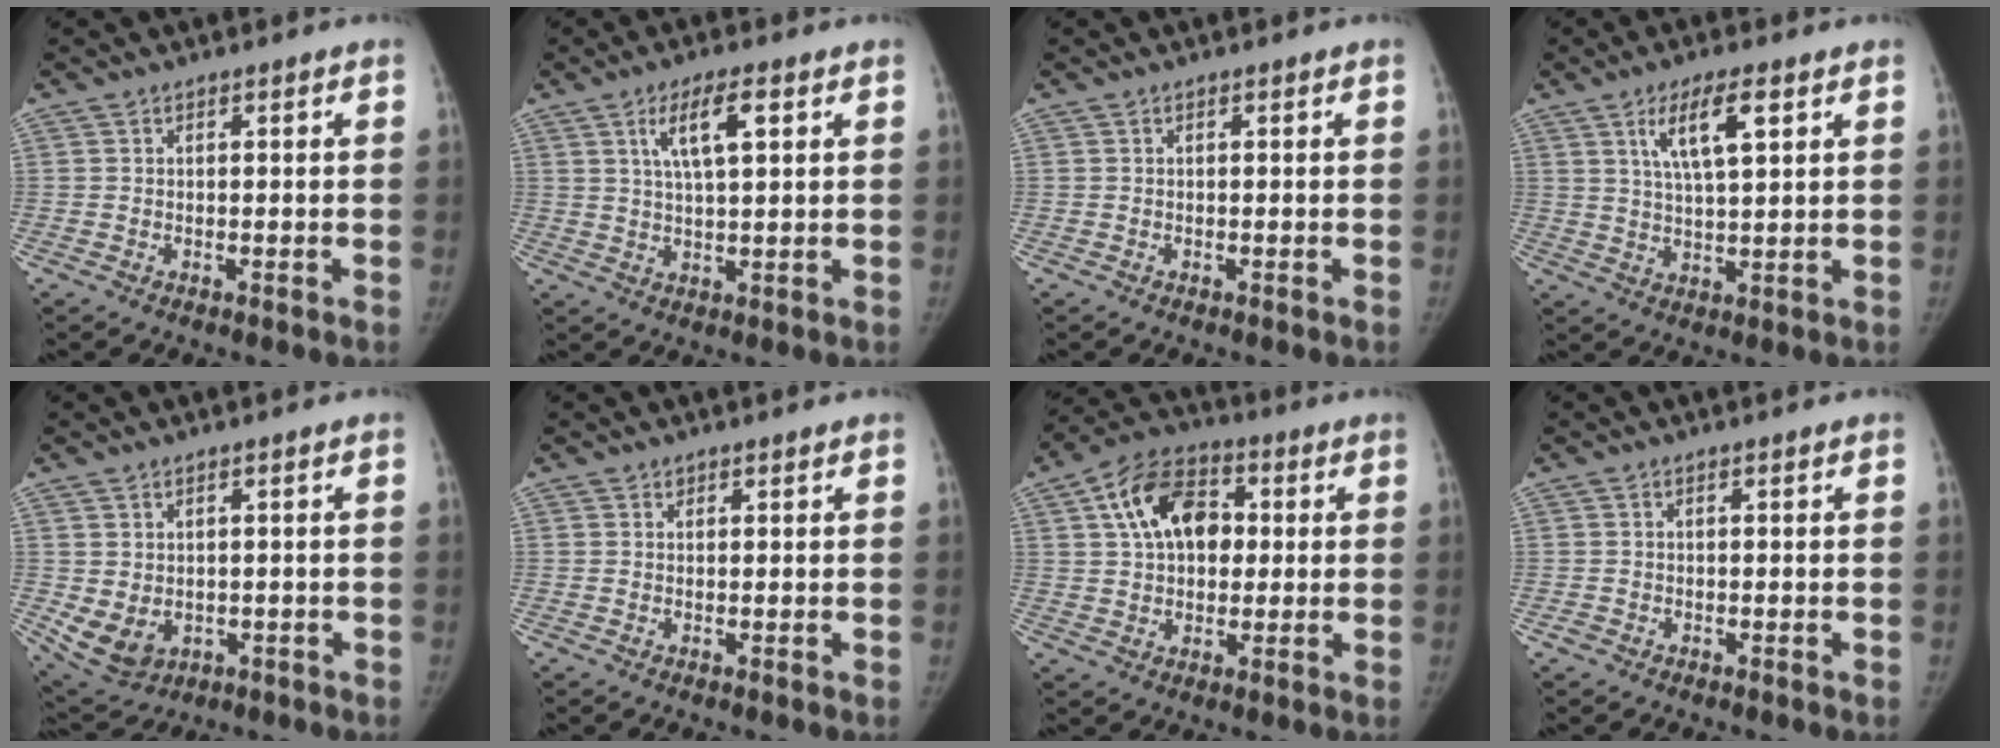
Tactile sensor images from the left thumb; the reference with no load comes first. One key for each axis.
{"total": 7.2, "fx": 3.0, "fy": 2.0, "fz": 6.2, "tx": -0.108, "ty": -0.005, "tz": 0.056}
{"total": 0.0}
{"total": 8.3, "fx": 3.8, "fy": 2.3, "fz": 7.0, "tx": -0.123, "ty": -0.013, "tz": 0.073}
{"total": 6.9, "fx": -0.7, "fy": 5.2, "fz": 4.4, "tx": -0.075, "ty": -0.008, "tz": 0.010}
{"total": 0.7, "fx": 0.6, "fy": 0.4, "fz": 0.0, "tx": 0.003, "ty": -0.005, "tz": 0.007}
{"total": 13.7, "fx": 3.3, "fy": 9.2, "fz": 9.6, "tx": -0.137, "ty": 0.013, "tz": 0.046}
{"total": 0.7, "fx": -0.2, "fy": 0.6, "fz": 0.2, "tx": -0.002, "ty": 0.001, "tz": -0.004}